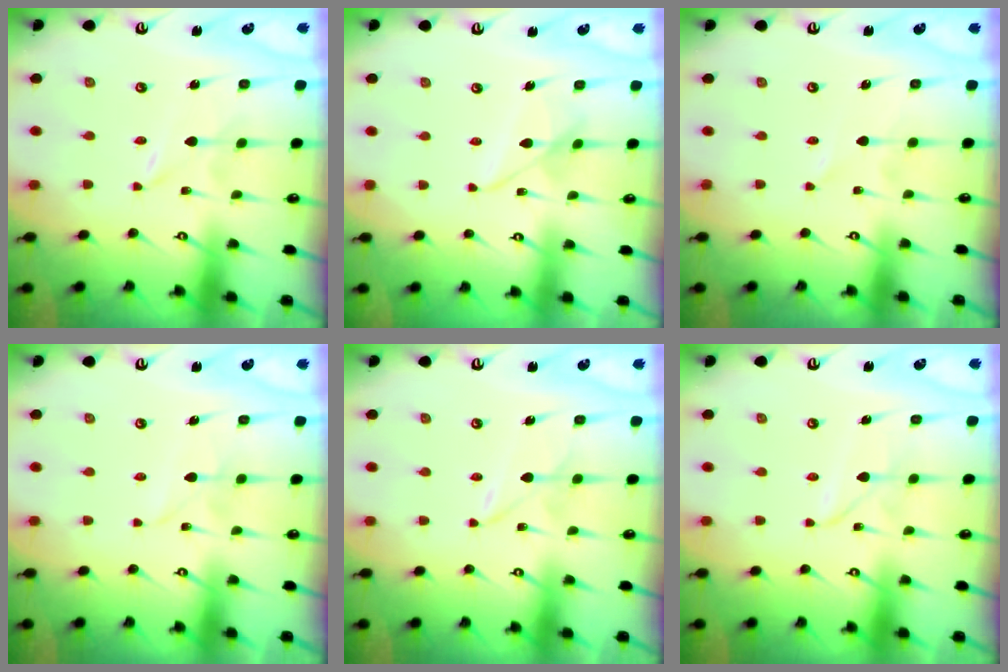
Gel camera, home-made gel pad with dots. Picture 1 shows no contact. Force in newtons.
{"total": 7.0, "press": 7.0, "slide": 0.4}
{"total": 0.0}
{"total": 2.1, "press": 2.1, "slide": 0.2}
{"total": 1.6, "press": 1.6, "slide": 0.2}
{"total": 2.0, "press": 2.0, "slide": 0.2}